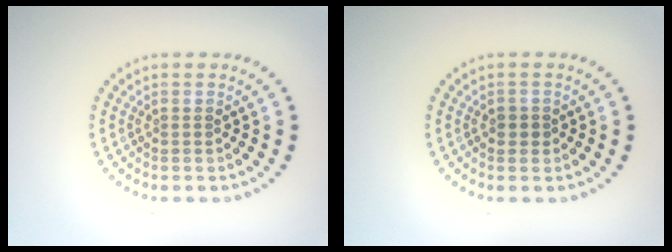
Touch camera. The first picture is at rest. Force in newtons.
{"total": 1.1, "press": 1.1, "slide": 0.3}